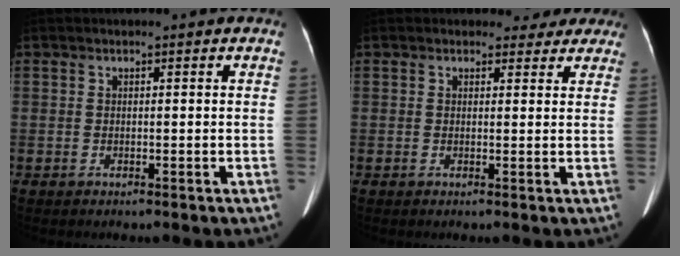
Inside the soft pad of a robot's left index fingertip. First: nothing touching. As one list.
[{"total": 3.9, "force": [3.5, 1.8, 0.3], "torque": [0.013, 0.002, 0.028]}]